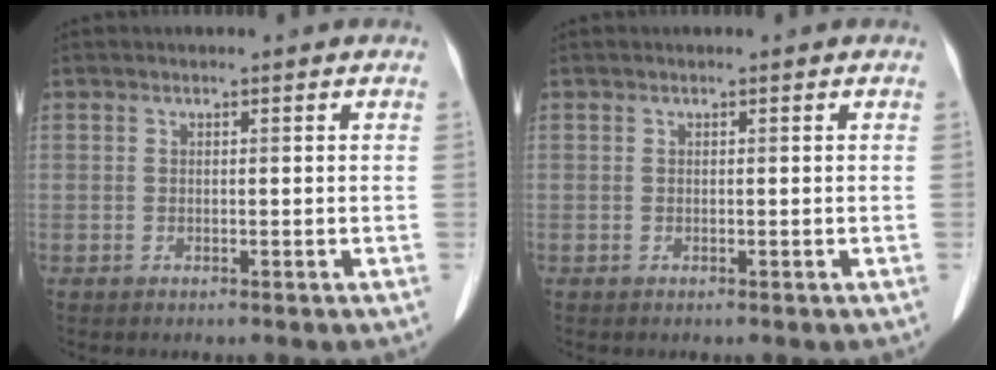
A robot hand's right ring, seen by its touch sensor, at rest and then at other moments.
{"total": 0.0}